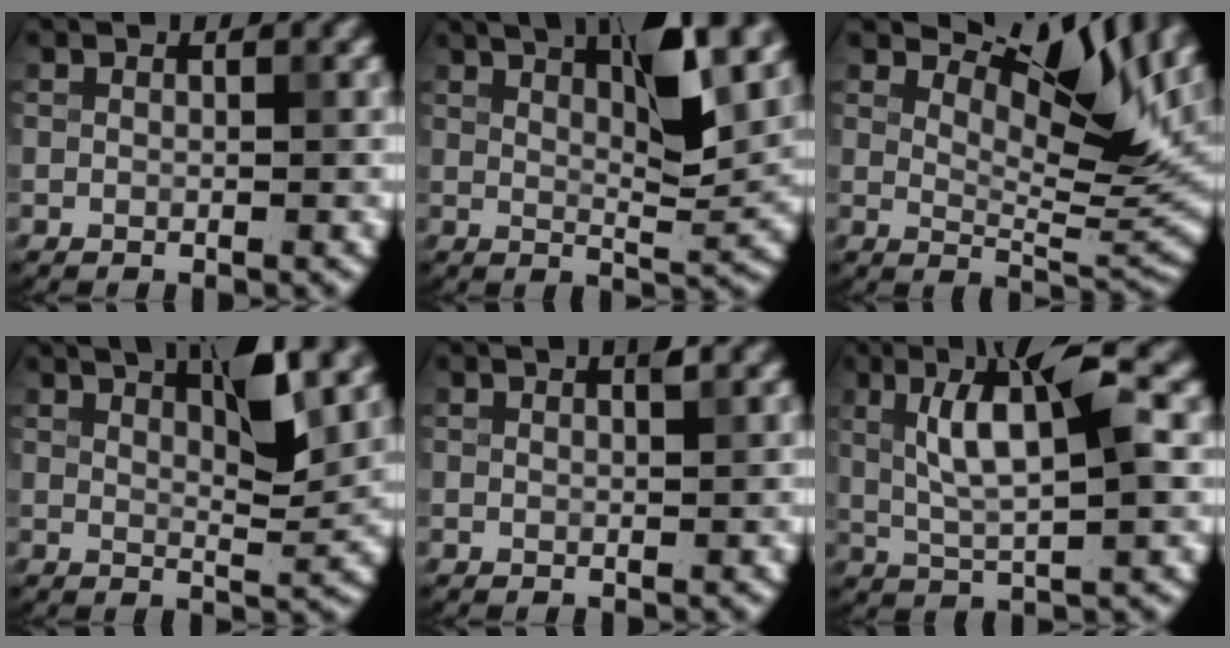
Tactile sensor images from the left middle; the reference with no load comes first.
{"total": 6.9, "force": [3.8, 1.4, 5.6], "torque": [-0.096, 0.013, 0.075]}
{"total": 9.6, "force": [5.4, 3.1, 7.3], "torque": [-0.122, 0.015, 0.107]}
{"total": 4.9, "force": [2.7, 0.8, 4.0], "torque": [-0.071, 0.008, 0.057]}
{"total": 0.7, "force": [-0.5, -0.5, -0.1], "torque": [-0.008, -0.001, 0.006]}
{"total": 6.3, "force": [0.4, 0.8, 6.3], "torque": [-0.129, 0.006, 0.026]}